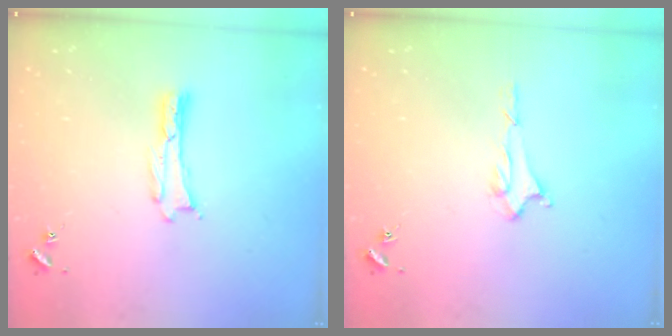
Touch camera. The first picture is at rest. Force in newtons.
{"total": 1.5, "press": 1.5, "slide": 0.2}